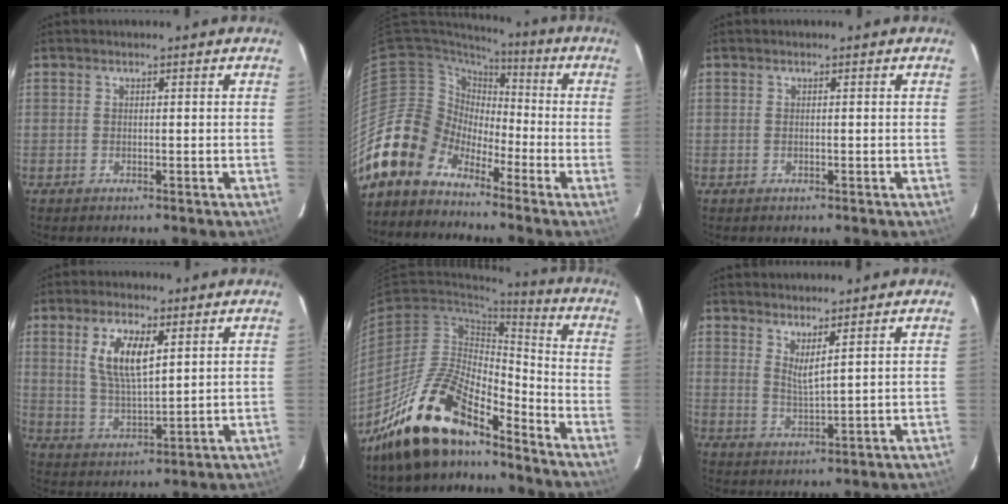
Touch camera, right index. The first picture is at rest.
{"total": 11.2, "force": [-8.0, 7.7, 1.3], "torque": [-0.038, 0.031, -0.162]}
{"total": 0.0}
{"total": 8.7, "force": [3.3, 3.1, 7.4], "torque": [-0.143, 0.000, 0.070]}
{"total": 17.5, "force": [-13.8, 5.9, 8.9], "torque": [-0.179, 0.006, -0.253]}
{"total": 3.7, "force": [2.8, -0.2, 2.4], "torque": [-0.041, -0.008, 0.045]}